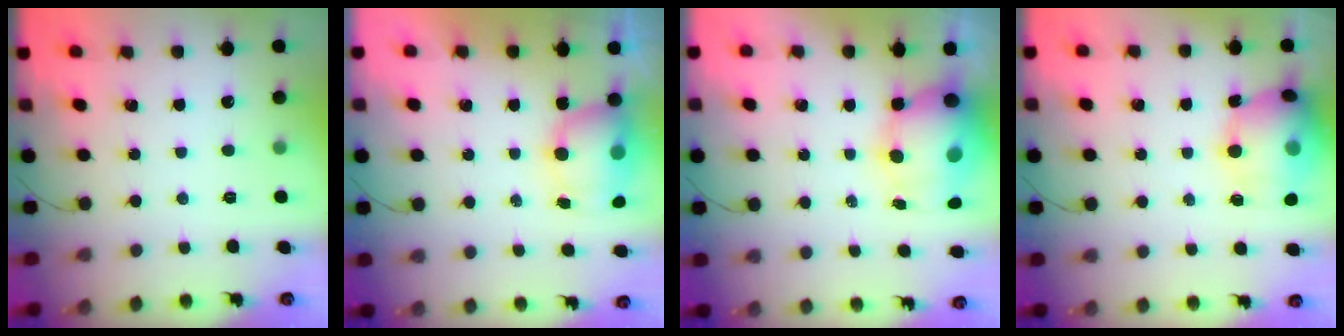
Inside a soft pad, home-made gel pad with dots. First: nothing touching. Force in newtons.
{"total": 11.3, "press": 8.5, "slide": 7.5}
{"total": 12.9, "press": 12.5, "slide": 3.4}
{"total": 16.4, "press": 16.1, "slide": 3.3}